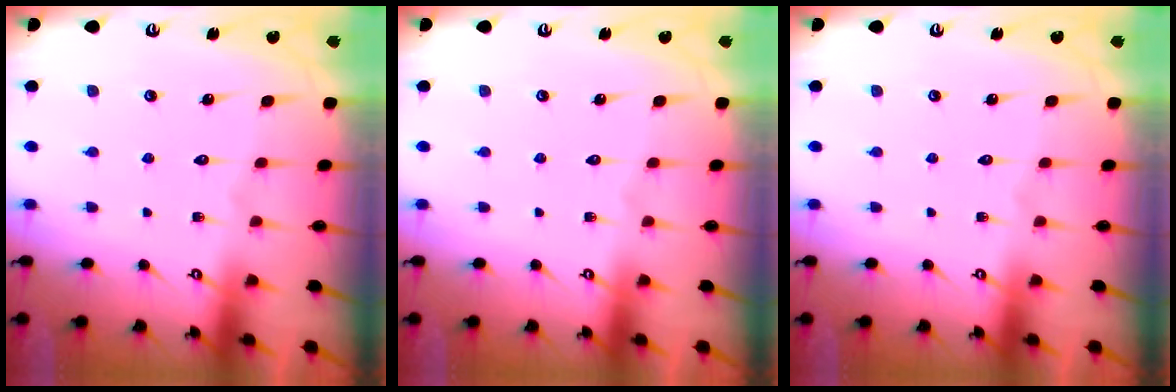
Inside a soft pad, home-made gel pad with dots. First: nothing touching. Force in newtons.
{"total": 0.0}
{"total": 0.0}